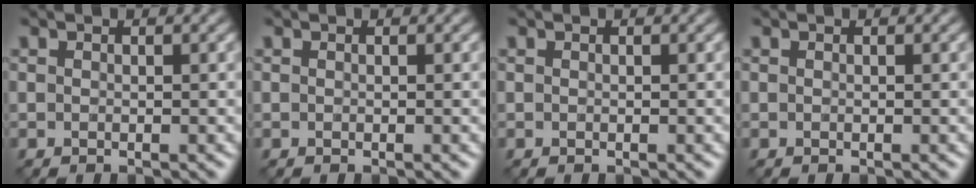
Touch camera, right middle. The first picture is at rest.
{"total": 0.0}
{"total": 0.0}
{"total": 0.0}